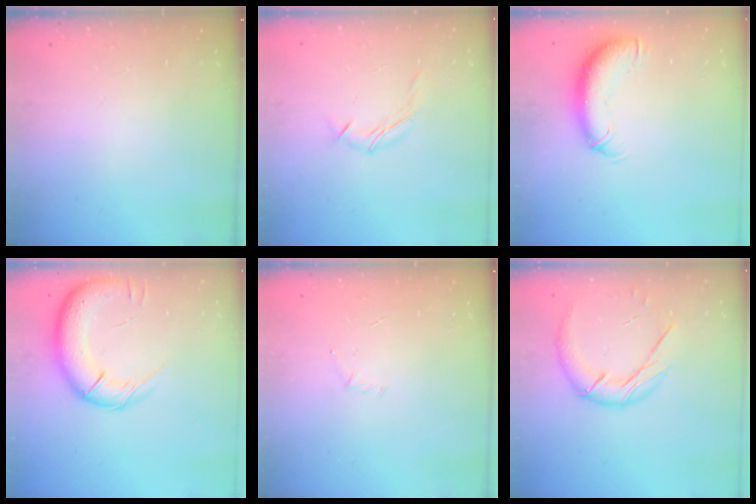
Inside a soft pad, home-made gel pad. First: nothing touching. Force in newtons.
{"total": 5.7, "press": 5.6, "slide": 0.7}
{"total": 10.9, "press": 10.6, "slide": 2.3}
{"total": 15.8, "press": 15.3, "slide": 4.0}
{"total": 2.9, "press": 2.8, "slide": 0.8}
{"total": 13.0, "press": 12.9, "slide": 1.2}